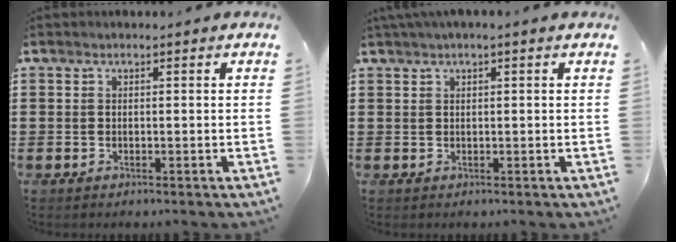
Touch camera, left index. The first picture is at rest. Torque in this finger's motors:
{"motor_torque": [-0.07, 0.05, 0.62, 0.21]}